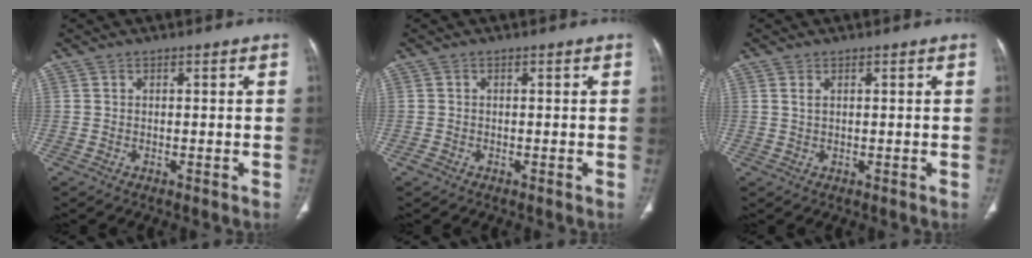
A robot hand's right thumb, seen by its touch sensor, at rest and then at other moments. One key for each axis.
{"total": 0.8, "fx": -0.6, "fy": 0.5, "fz": 0.2, "tx": -0.007, "ty": 0.000, "tz": -0.013}
{"total": 1.1, "fx": 0.5, "fy": 0.6, "fz": 0.8, "tx": -0.021, "ty": 0.004, "tz": 0.013}